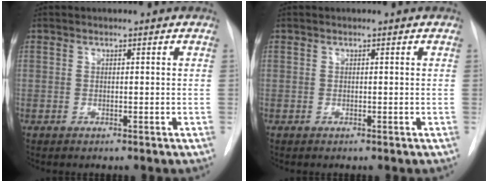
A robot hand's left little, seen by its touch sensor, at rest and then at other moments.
{"total": 0.0}